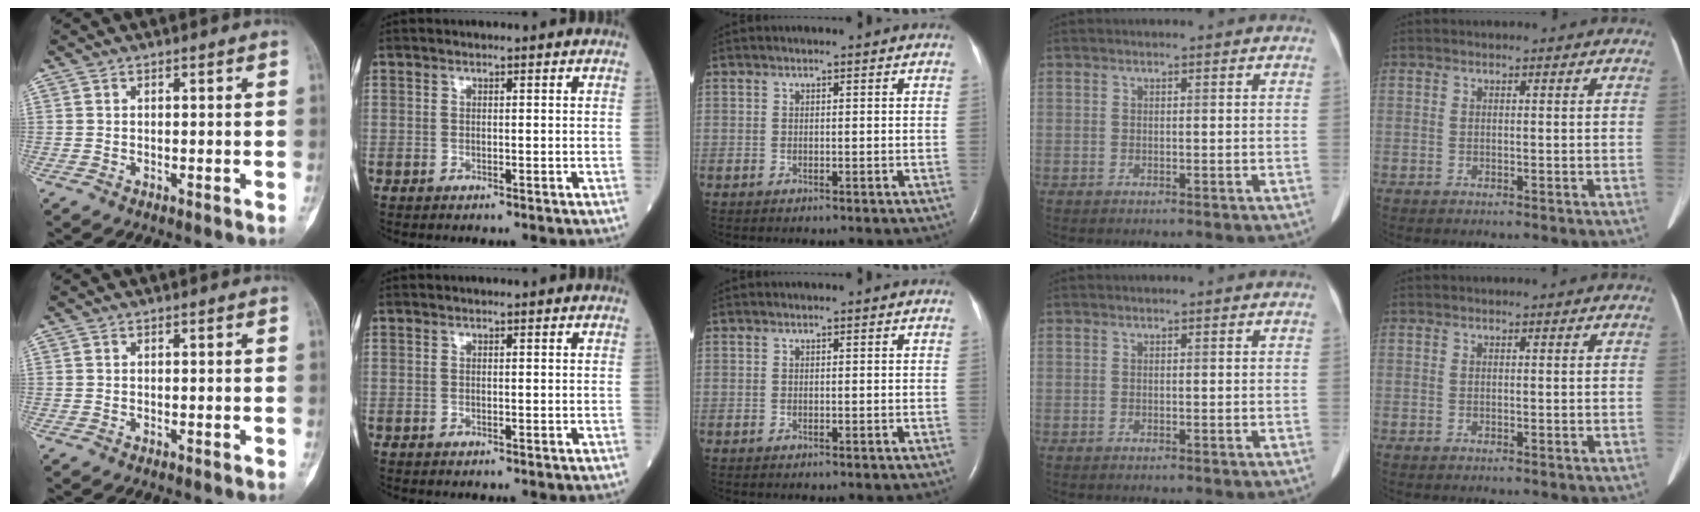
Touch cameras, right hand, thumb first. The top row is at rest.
{}